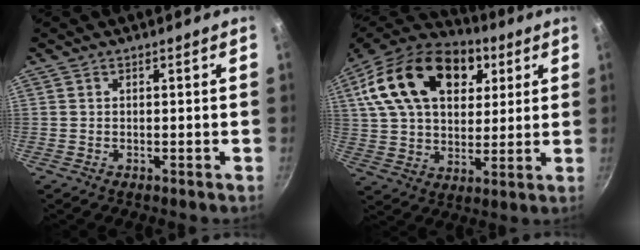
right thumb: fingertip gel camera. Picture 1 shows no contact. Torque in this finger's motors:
{"motor_torque": [0.39, 2.90, 0.56, -0.11, 0.22]}